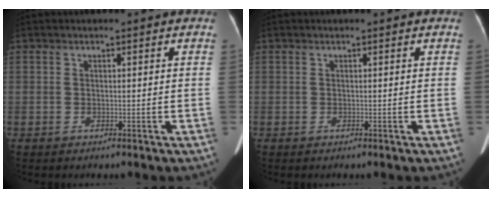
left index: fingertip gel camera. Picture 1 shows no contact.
{"total": 0.0}